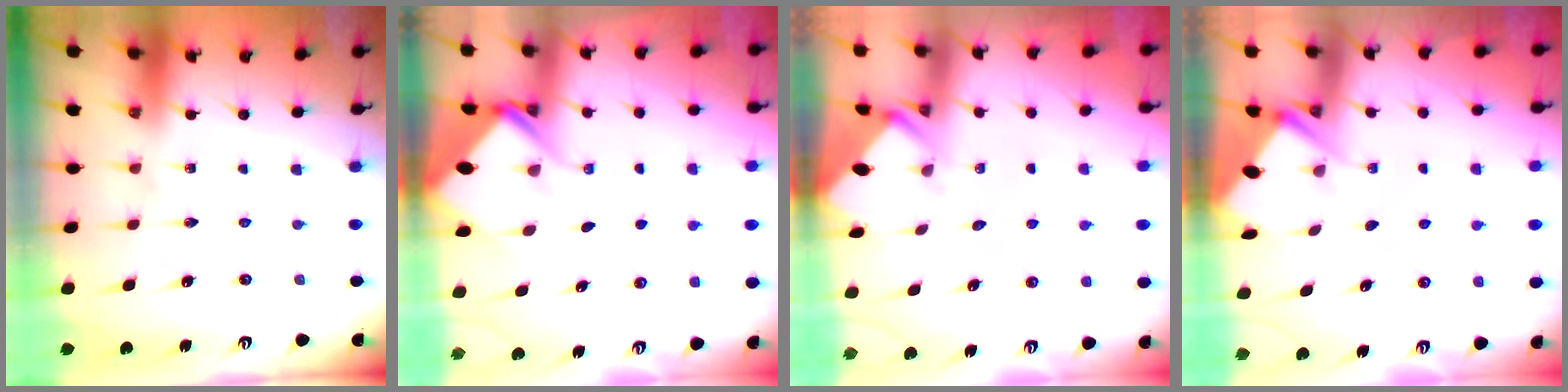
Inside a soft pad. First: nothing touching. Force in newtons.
{"total": 6.5, "press": 6.5, "slide": 0.6}
{"total": 3.6, "press": 3.6, "slide": 0.3}
{"total": 2.8, "press": 2.8, "slide": 0.4}